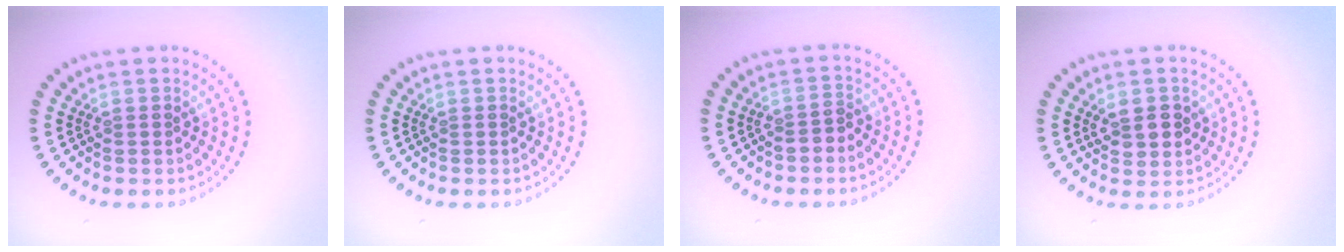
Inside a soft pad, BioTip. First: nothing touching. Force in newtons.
{"total": 0.0}
{"total": 1.4, "press": 1.2, "slide": 0.7}
{"total": 2.6, "press": 2.5, "slide": 0.6}